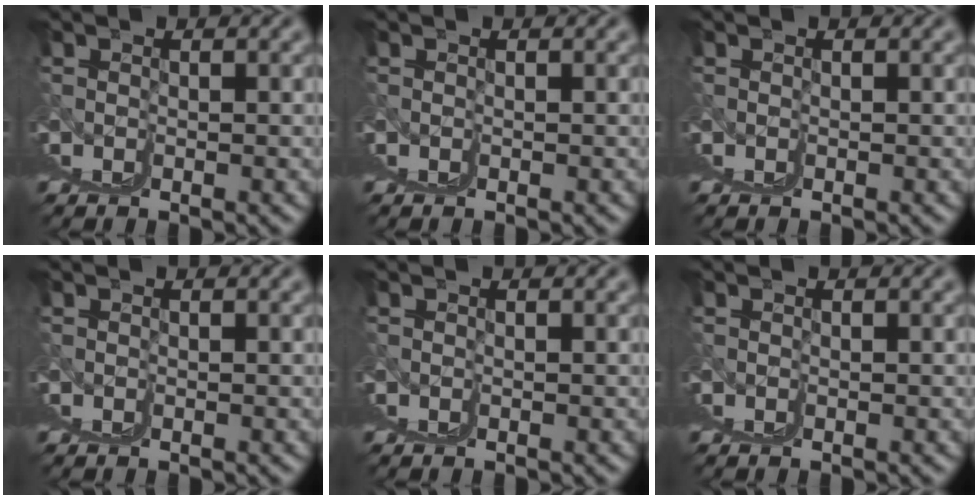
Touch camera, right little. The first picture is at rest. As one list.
[{"total": 0.0}, {"total": 0.0}, {"total": 0.0}, {"total": 0.0}, {"total": 0.0}]